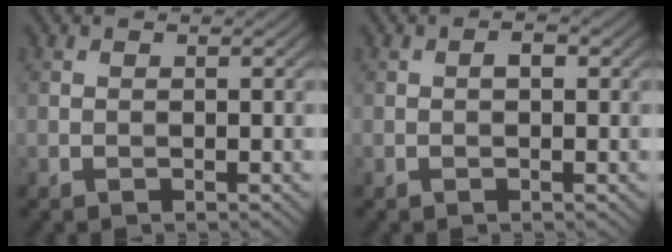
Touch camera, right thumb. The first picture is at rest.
{"total": 1.1, "force": [0.1, 0.5, 0.9], "torque": [-0.013, 0.002, -0.001]}